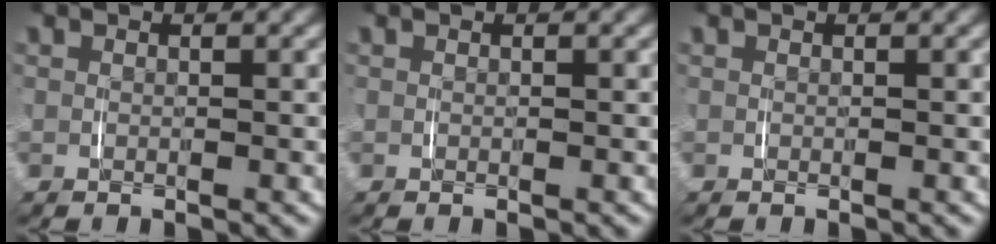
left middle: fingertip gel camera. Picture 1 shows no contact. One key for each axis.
{"total": 0.0}
{"total": 0.0}